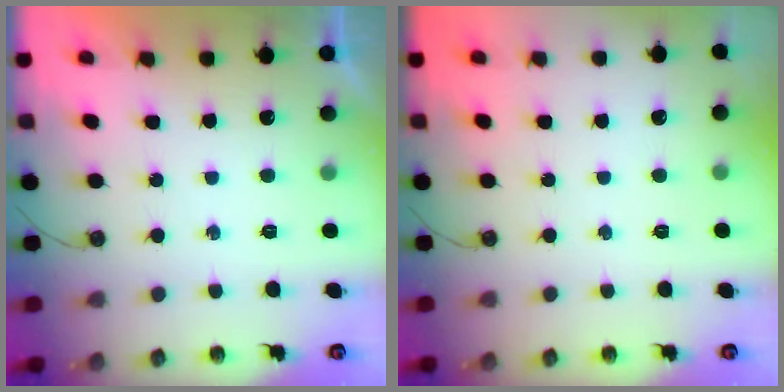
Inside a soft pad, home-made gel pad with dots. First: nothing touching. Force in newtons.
{"total": 0.0}